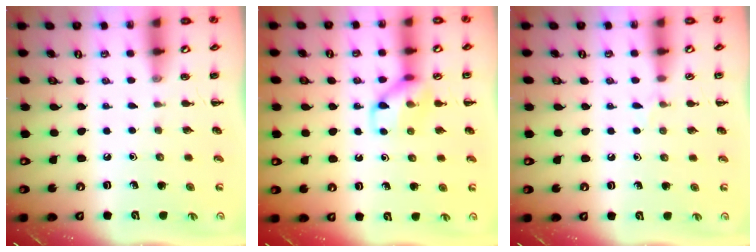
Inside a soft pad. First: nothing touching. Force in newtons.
{"total": 10.9, "press": 10.8, "slide": 1.1}
{"total": 4.2, "press": 3.9, "slide": 1.5}